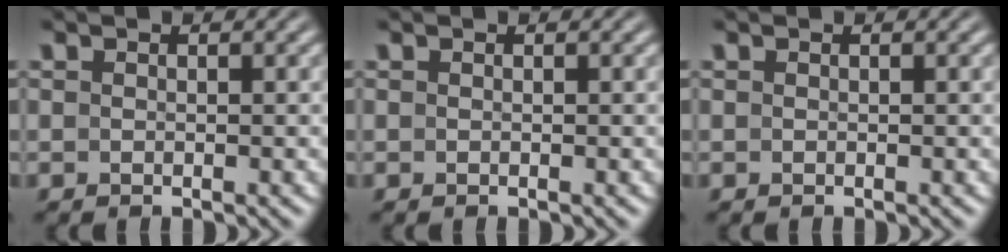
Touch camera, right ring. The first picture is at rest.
{"total": 0.0}
{"total": 0.0}